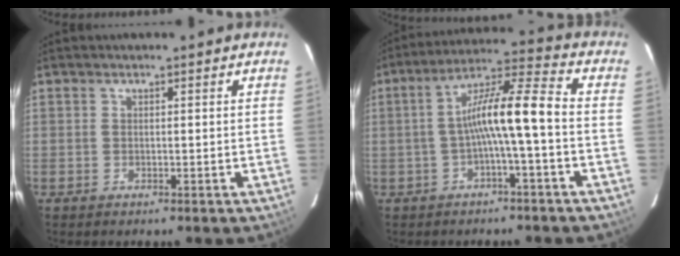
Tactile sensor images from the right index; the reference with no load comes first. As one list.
[{"total": 9.6, "force": [-2.1, 0.3, 9.3], "torque": [-0.182, 0.023, -0.038]}]